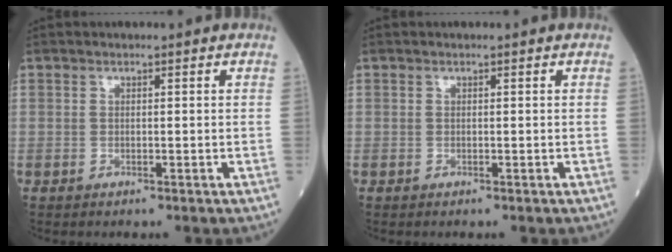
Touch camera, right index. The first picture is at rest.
{"total": 0.0}